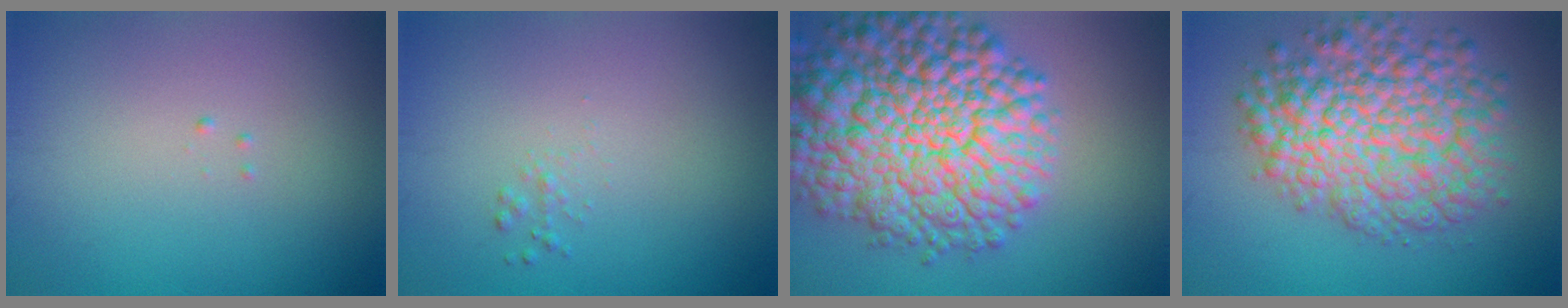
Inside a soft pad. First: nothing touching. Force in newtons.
{"total": 0.6, "press": 0.6, "slide": 0.0}
{"total": 14.4, "press": 14.4, "slide": 0.7}
{"total": 9.9, "press": 9.9, "slide": 0.3}